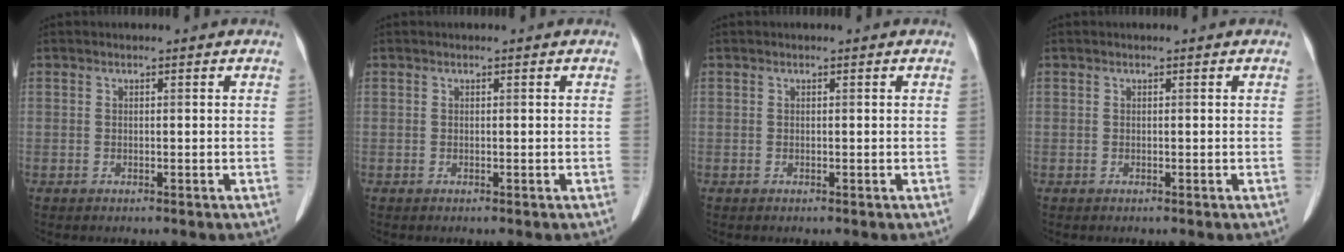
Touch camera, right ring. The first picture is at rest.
{"total": 0.0}
{"total": 0.0}
{"total": 0.0}